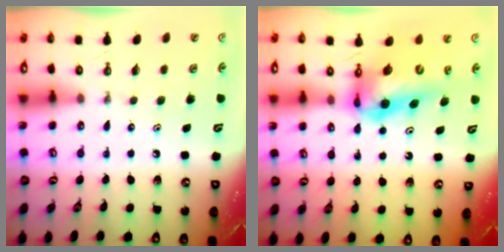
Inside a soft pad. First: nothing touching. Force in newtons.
{"total": 13.7, "press": 13.1, "slide": 4.1}